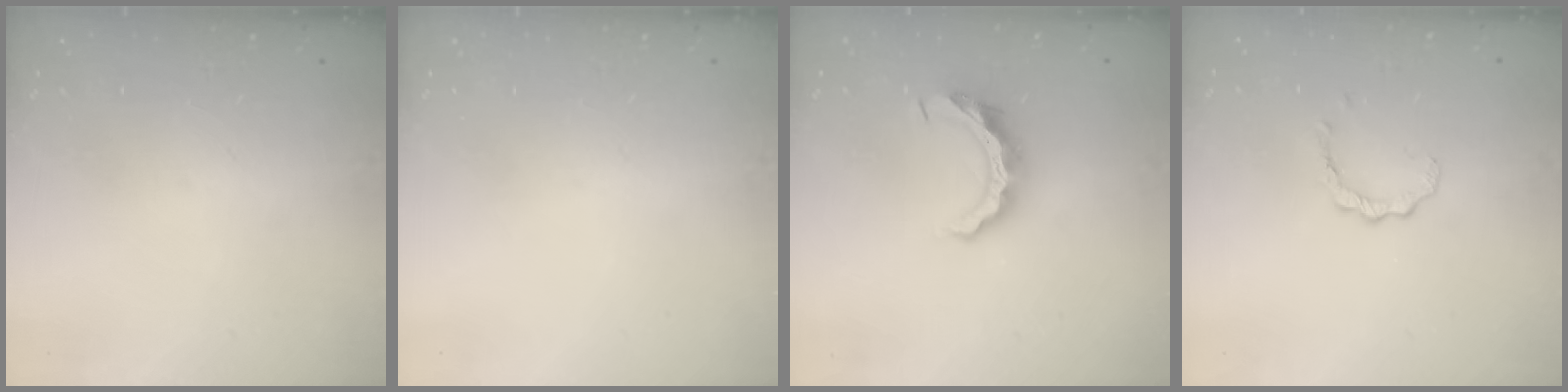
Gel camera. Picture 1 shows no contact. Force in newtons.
{"total": 0.0}
{"total": 9.6, "press": 9.6, "slide": 0.0}
{"total": 2.4, "press": 2.4, "slide": 0.4}